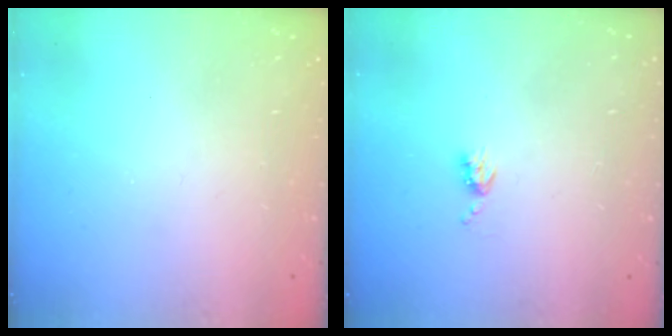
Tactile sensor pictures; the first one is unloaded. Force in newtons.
{"total": 5.8, "press": 5.7, "slide": 0.8}